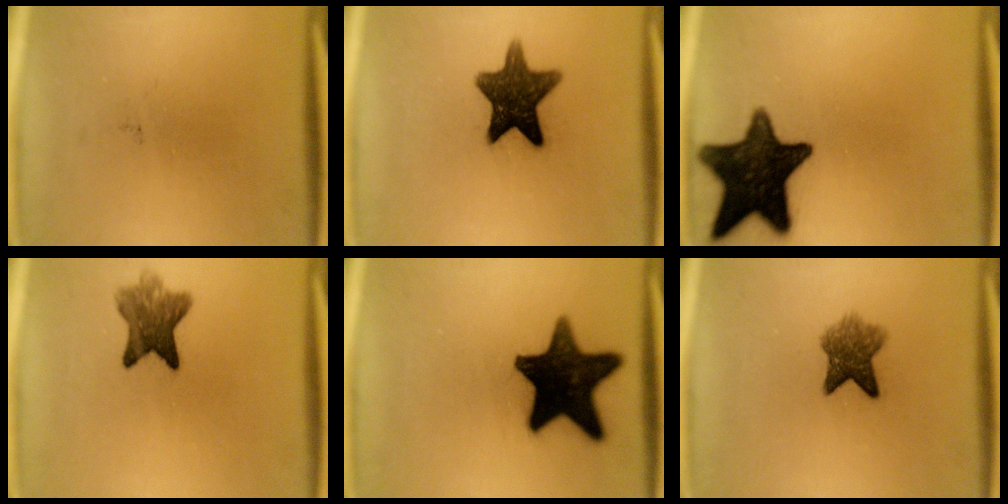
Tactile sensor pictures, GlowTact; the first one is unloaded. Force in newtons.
{"total": 12.2}
{"total": 17.3}
{"total": 7.0}
{"total": 17.3}
{"total": 5.9}